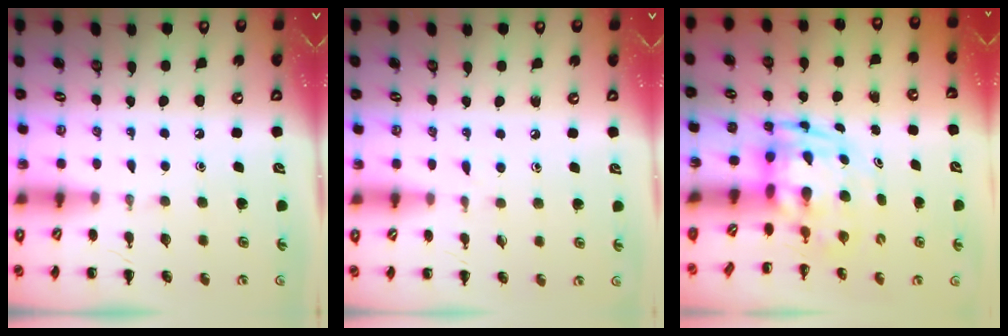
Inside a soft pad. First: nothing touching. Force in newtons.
{"total": 4.0, "press": 3.5, "slide": 1.8}
{"total": 3.2, "press": 3.1, "slide": 0.8}